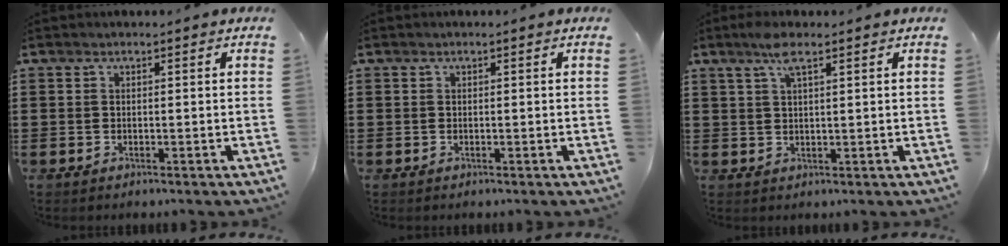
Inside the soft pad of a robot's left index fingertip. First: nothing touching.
{"total": 0.0}
{"total": 3.9, "force": [2.5, 0.9, 2.9], "torque": [-0.064, 0.006, 0.043]}